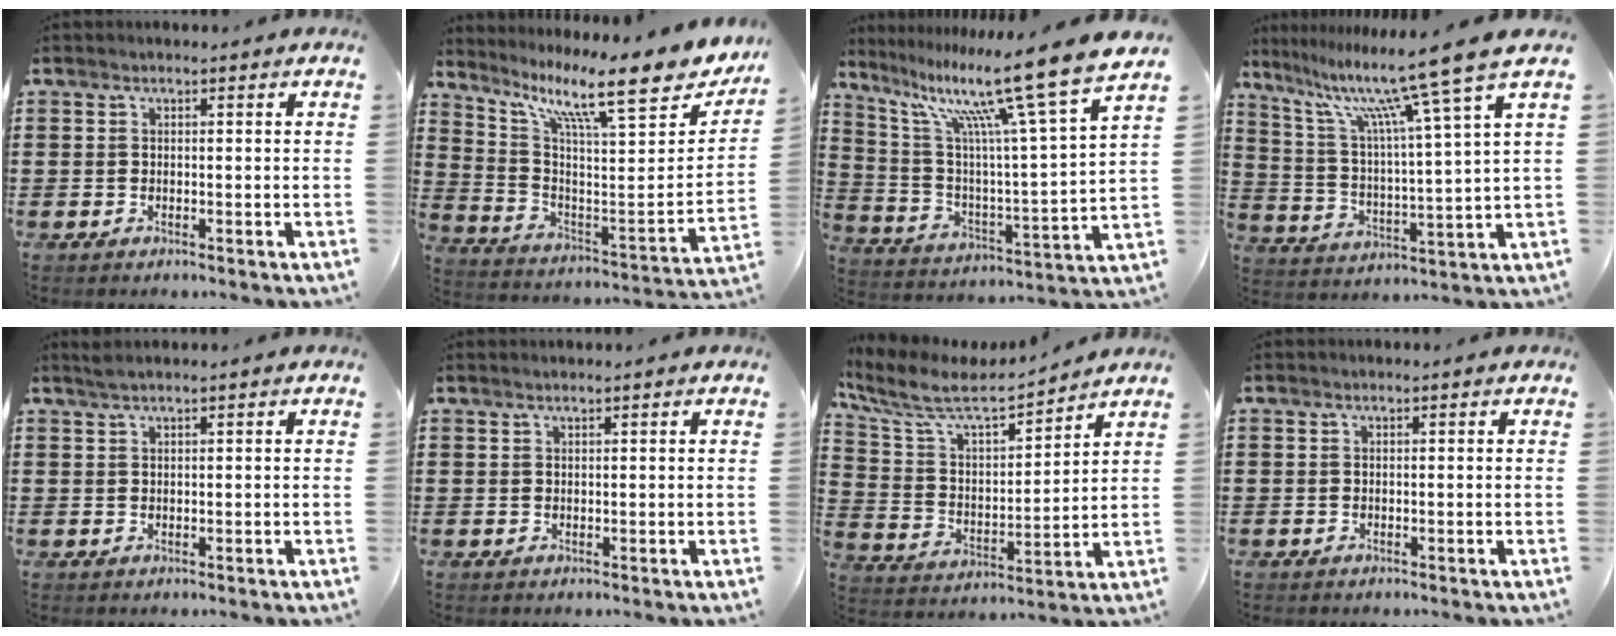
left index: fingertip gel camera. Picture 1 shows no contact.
{"total": 12.8, "force": [9.0, 1.4, 9.1], "torque": [-0.175, -0.072, 0.135]}
{"total": 15.1, "force": [11.3, 0.3, 10.1], "torque": [-0.206, -0.077, 0.174]}
{"total": 12.3, "force": [9.4, -0.3, 7.8], "torque": [-0.180, -0.056, 0.145]}
{"total": 1.2, "force": [0.9, 0.0, 0.8], "torque": [-0.017, 0.000, 0.017]}
{"total": 0.7, "force": [0.6, 0.0, 0.3], "torque": [-0.007, -0.002, 0.011]}
{"total": 7.9, "force": [6.6, 1.8, 3.9], "torque": [-0.105, -0.036, 0.110]}
{"total": 0.0}